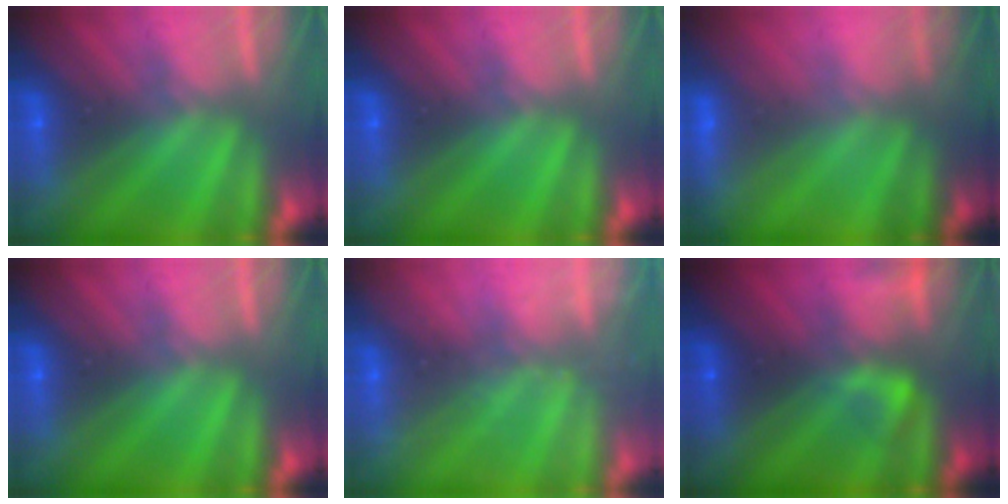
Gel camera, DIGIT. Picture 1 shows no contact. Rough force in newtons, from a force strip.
{"total": 0.0}
{"total": 4.6}
{"total": 0.0}
{"total": 1.4}
{"total": 2.4}